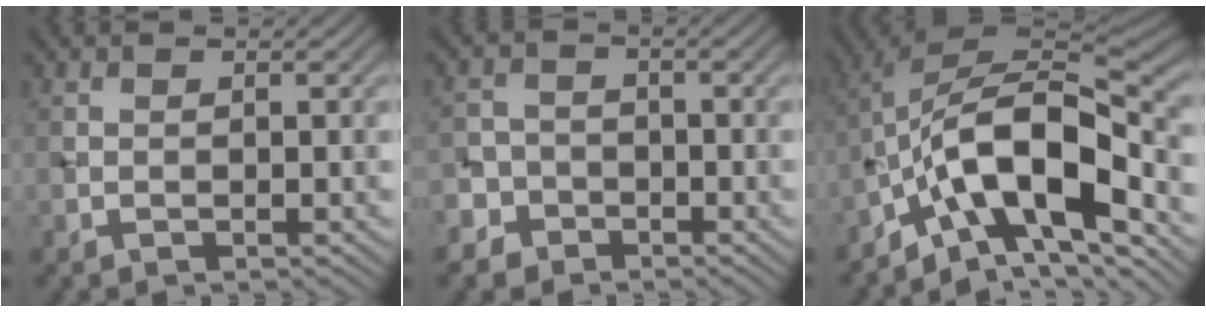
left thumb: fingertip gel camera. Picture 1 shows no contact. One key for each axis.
{"total": 4.2, "fx": -2.5, "fy": 3.4, "fz": 0.5, "tx": 0.007, "ty": 0.004, "tz": -0.063}
{"total": 14.6, "fx": -6.0, "fy": 6.5, "fz": 11.6, "tx": -0.196, "ty": 0.007, "tz": -0.120}